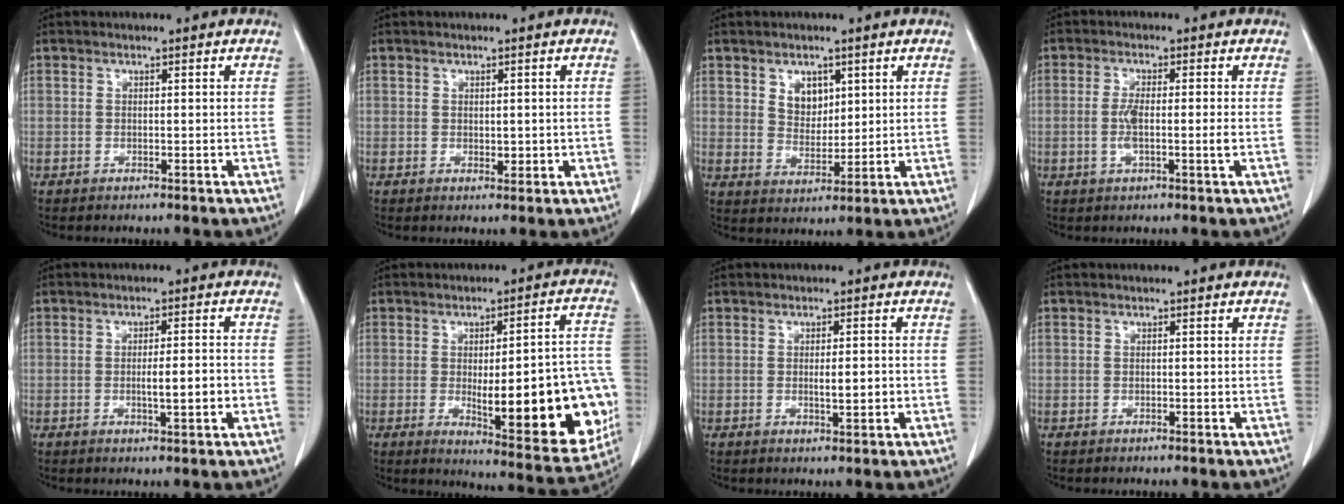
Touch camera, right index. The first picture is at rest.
{"total": 1.5, "force": [0.1, 0.9, 1.2], "torque": [-0.013, -0.003, 0.006]}
{"total": 4.4, "force": [2.1, 3.0, 2.5], "torque": [-0.040, 0.000, 0.044]}
{"total": 4.2, "force": [-0.6, 0.4, 4.2], "torque": [-0.086, -0.004, -0.012]}
{"total": 4.4, "force": [-1.0, 0.3, 4.2], "torque": [-0.069, -0.004, -0.011]}
{"total": 20.9, "force": [-3.9, 5.1, 19.9], "torque": [-0.187, 0.015, -0.026]}
{"total": 2.8, "force": [-0.3, 0.5, 2.7], "torque": [-0.045, -0.003, -0.002]}
{"total": 0.0}